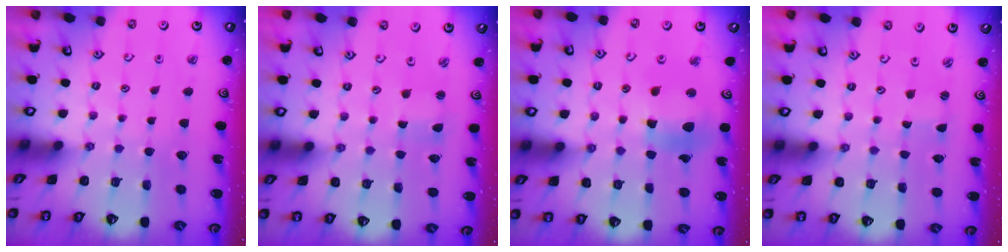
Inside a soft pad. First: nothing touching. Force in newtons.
{"total": 0.9, "press": 0.9, "slide": 0.2}
{"total": 11.5, "press": 11.4, "slide": 1.2}
{"total": 0.0}